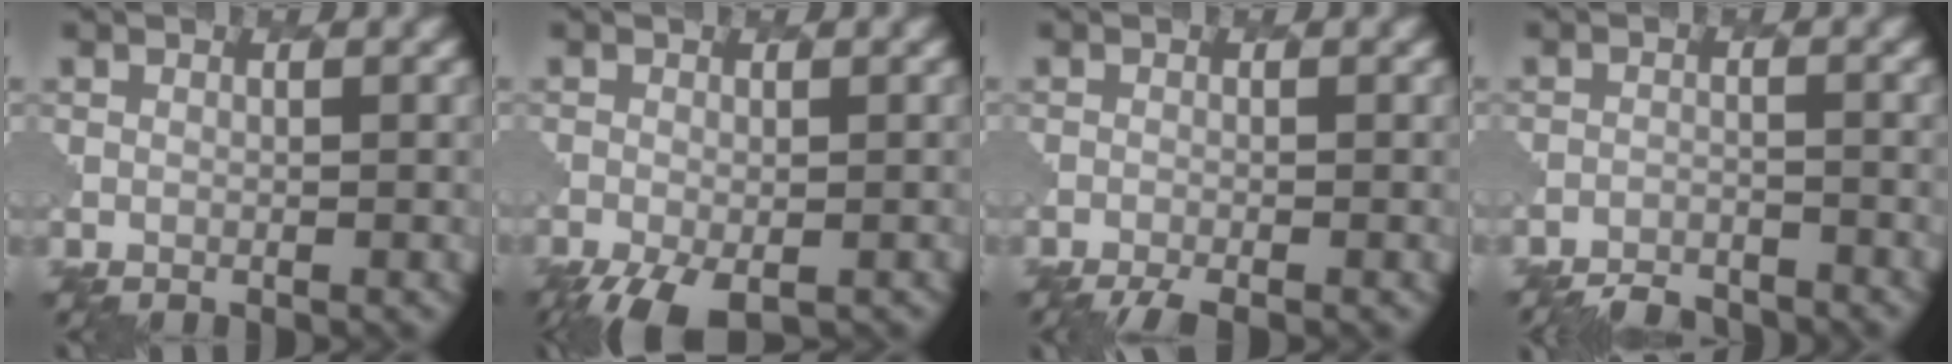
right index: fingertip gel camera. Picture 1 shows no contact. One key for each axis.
{"total": 5.6, "fx": -3.8, "fy": 2.0, "fz": 3.5, "tx": -0.062, "ty": -0.014, "tz": -0.065}
{"total": 2.3, "fx": -1.9, "fy": 0.3, "fz": 1.1, "tx": -0.021, "ty": -0.001, "tz": -0.038}
{"total": 3.9, "fx": -3.9, "fy": 0.5, "fz": 0.4, "tx": -0.010, "ty": -0.010, "tz": -0.067}